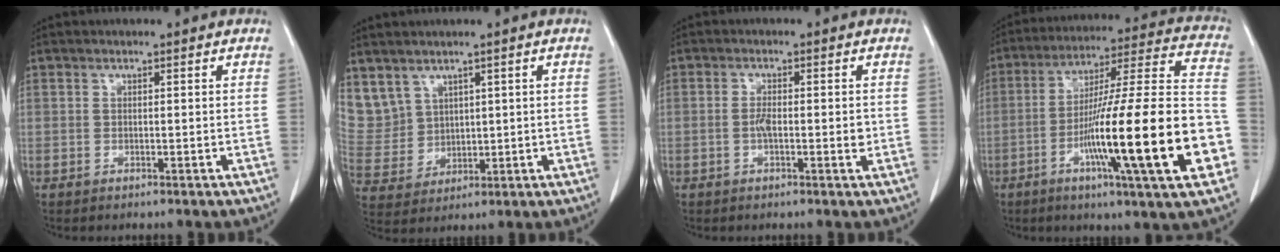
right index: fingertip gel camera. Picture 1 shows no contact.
{"total": 10.1, "force": [5.4, 8.2, 2.2], "torque": [-0.078, 0.031, 0.141]}
{"total": 3.2, "force": [-0.4, 0.9, 3.0], "torque": [-0.061, 0.000, -0.009]}
{"total": 25.5, "force": [-7.8, 0.9, 24.3], "torque": [-0.339, -0.008, -0.130]}